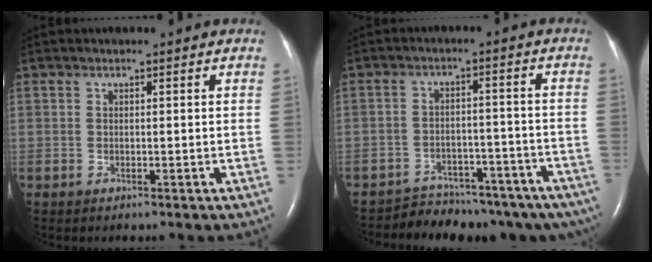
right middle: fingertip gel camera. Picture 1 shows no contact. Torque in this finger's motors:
{"motor_torque": [1.07, -1.07, 0.12, 0.03]}